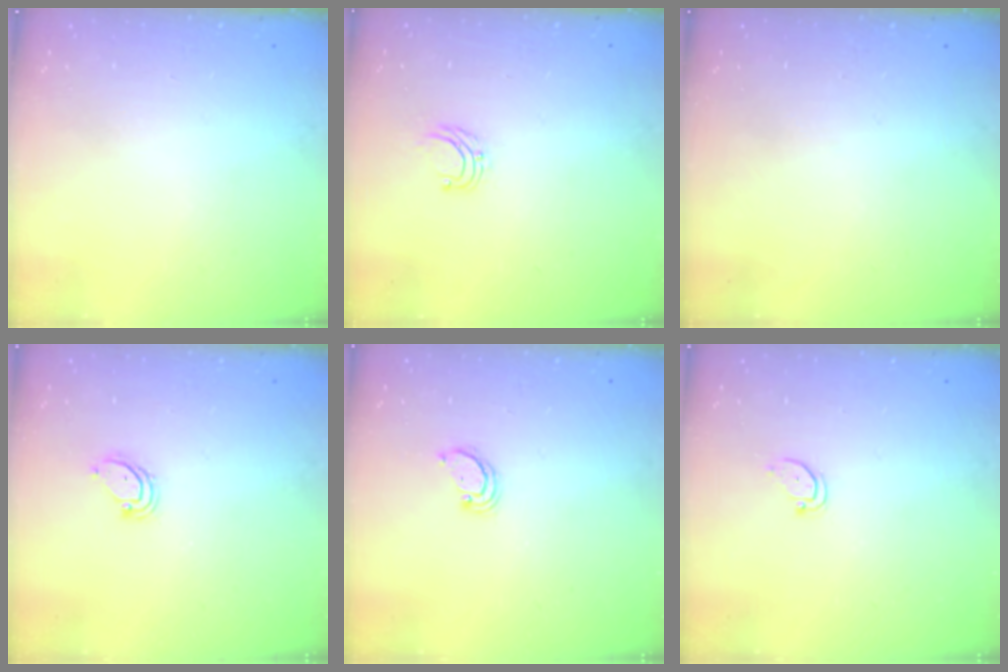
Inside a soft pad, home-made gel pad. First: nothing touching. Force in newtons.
{"total": 4.3, "press": 4.3, "slide": 0.3}
{"total": 0.0}
{"total": 3.3, "press": 3.3, "slide": 0.4}
{"total": 2.1, "press": 2.1, "slide": 0.2}
{"total": 2.4, "press": 2.4, "slide": 0.2}